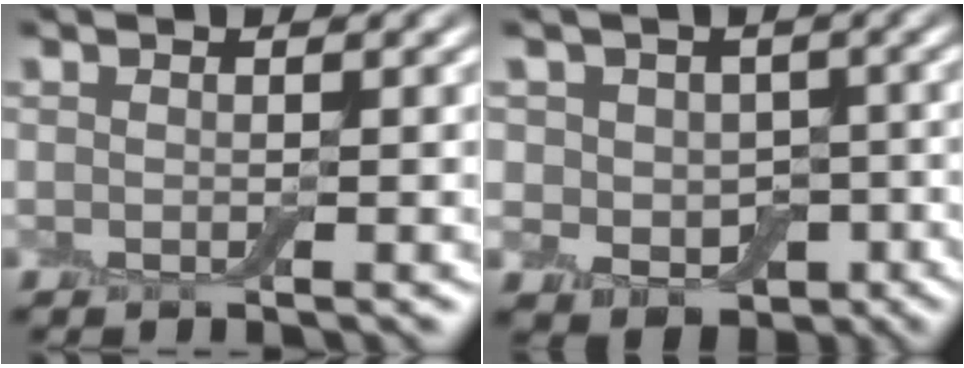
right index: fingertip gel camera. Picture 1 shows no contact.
{"total": 6.0, "force": [-0.2, 5.2, 2.9], "torque": [-0.025, -0.009, -0.011]}